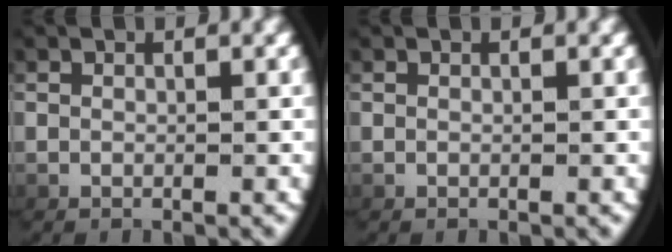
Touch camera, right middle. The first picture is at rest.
{"total": 0.0}